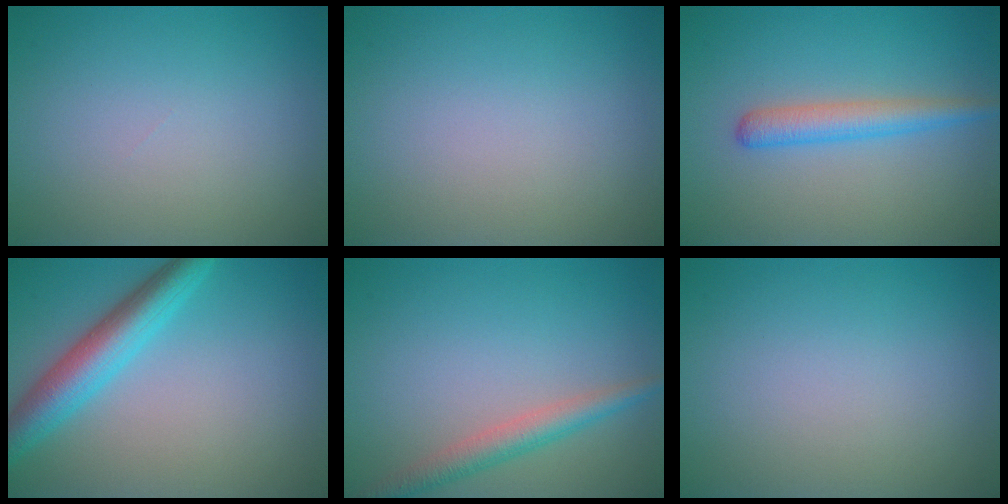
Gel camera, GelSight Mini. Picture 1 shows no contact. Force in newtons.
{"total": 0.0}
{"total": 2.8, "press": 2.8, "slide": 0.1}
{"total": 5.2, "press": 5.2, "slide": 0.2}
{"total": 2.9, "press": 2.9, "slide": 0.2}
{"total": 0.0}